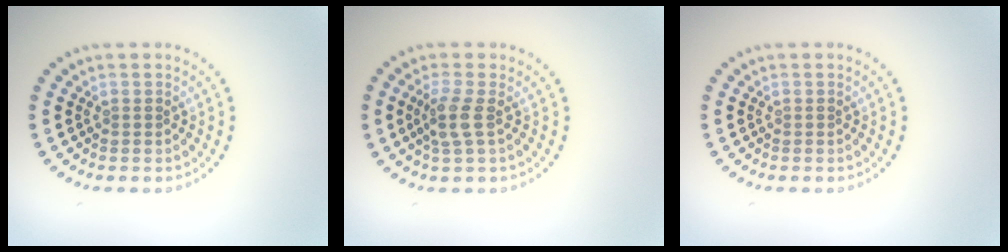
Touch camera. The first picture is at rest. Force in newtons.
{"total": 2.1, "press": 1.8, "slide": 1.2}
{"total": 0.0}